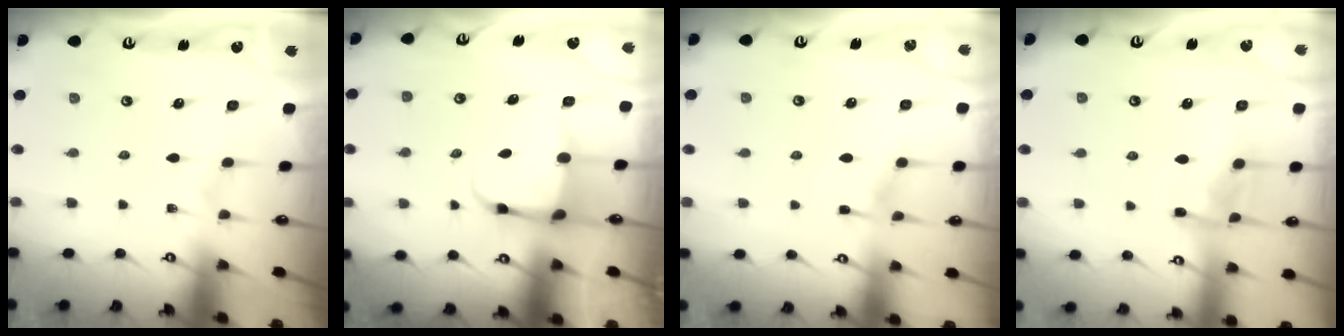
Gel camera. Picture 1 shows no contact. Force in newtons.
{"total": 3.9, "press": 3.8, "slide": 0.9}
{"total": 1.7, "press": 1.7, "slide": 0.3}
{"total": 8.2, "press": 8.1, "slide": 0.8}